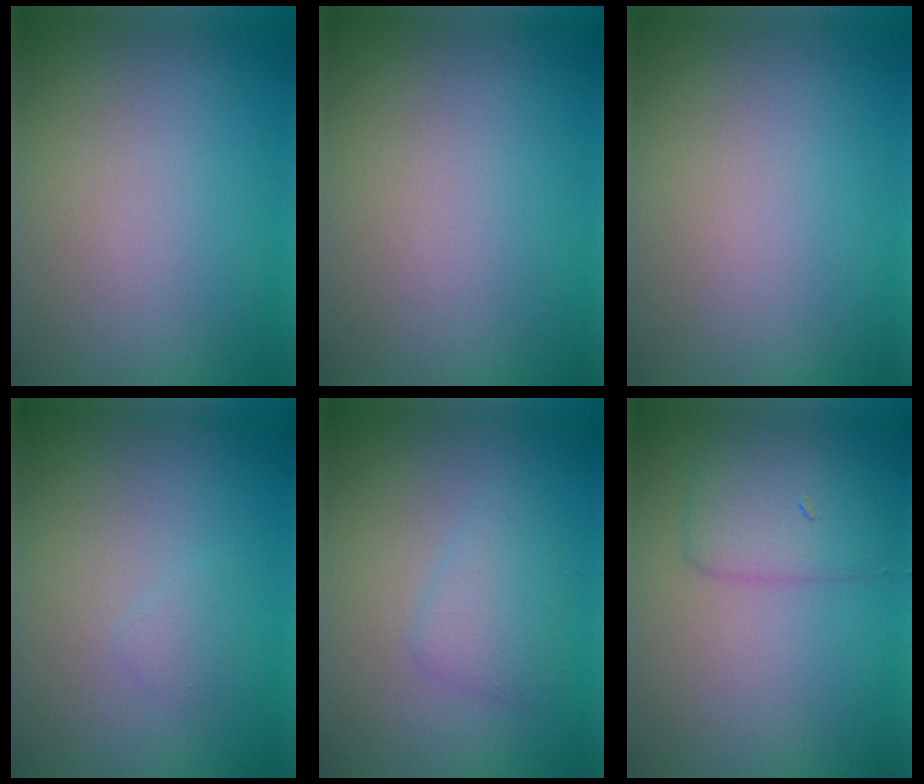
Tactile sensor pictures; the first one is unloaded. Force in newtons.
{"total": 0.0}
{"total": 0.0}
{"total": 0.8, "press": 0.8, "slide": 0.1}
{"total": 2.1, "press": 2.1, "slide": 0.0}
{"total": 2.9, "press": 2.9, "slide": 0.1}